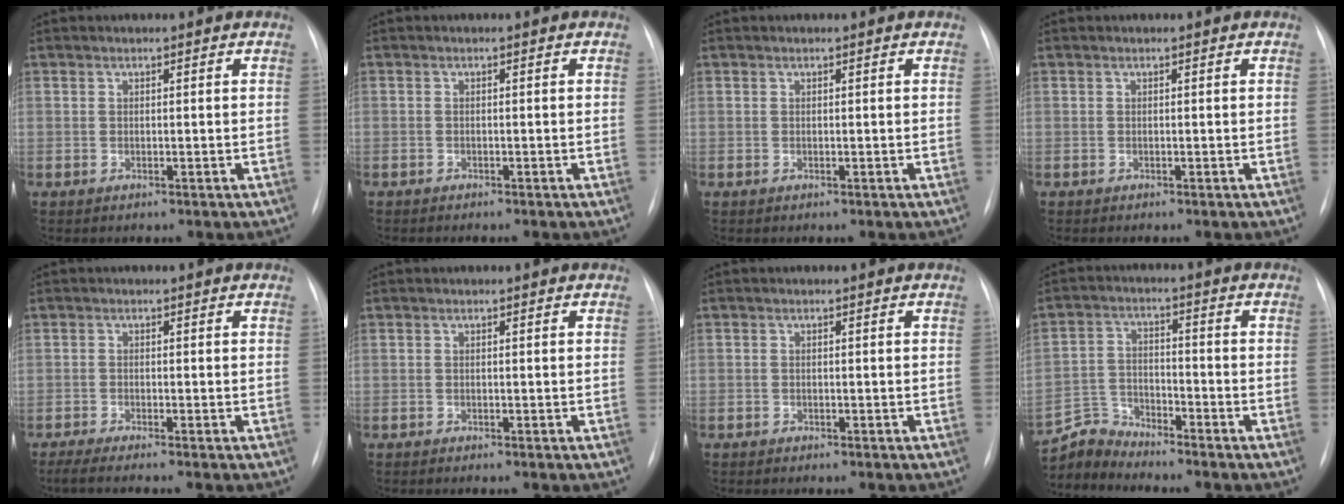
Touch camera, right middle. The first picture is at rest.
{"total": 1.8, "force": [-1.6, 0.5, 0.8], "torque": [-0.010, -0.003, -0.017]}
{"total": 0.0}
{"total": 0.0}
{"total": 5.2, "force": [-4.4, -0.7, 2.7], "torque": [-0.033, -0.013, -0.070]}
{"total": 1.2, "force": [-1.0, -0.1, 0.6], "torque": [-0.004, -0.001, -0.013]}
{"total": 2.1, "force": [-1.8, 0.6, 0.9], "torque": [-0.010, -0.003, -0.020]}
{"total": 5.8, "force": [-5.7, 0.1, -1.2], "torque": [0.015, 0.004, -0.110]}